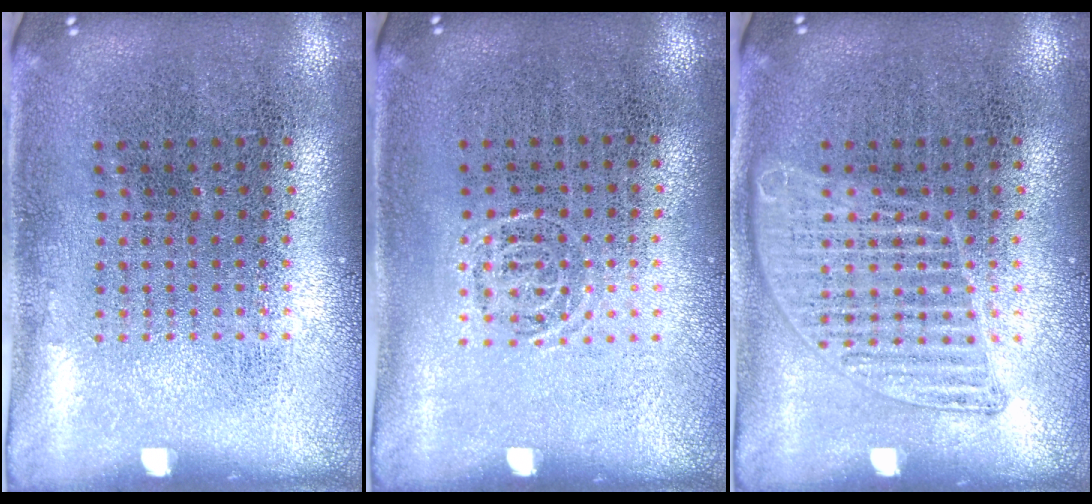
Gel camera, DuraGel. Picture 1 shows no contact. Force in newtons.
{"total": 0.5, "press": 0.4, "slide": 0.3}
{"total": 1.8, "press": 1.8, "slide": 0.2}